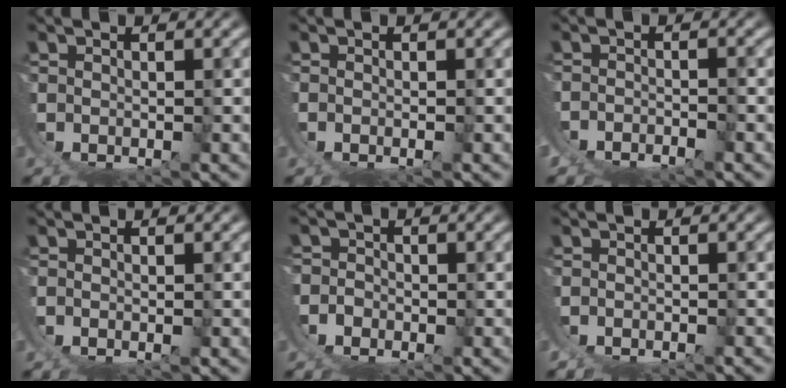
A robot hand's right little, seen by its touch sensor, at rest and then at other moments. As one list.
[{"total": 0.6, "force": [0.0, -0.1, 0.6], "torque": [-0.013, -0.001, 0.002]}, {"total": 4.6, "force": [-1.3, 3.9, 1.9], "torque": [-0.064, -0.018, -0.019]}, {"total": 0.5, "force": [0.0, 0.4, 0.3], "torque": [-0.009, -0.001, -0.001]}, {"total": 4.9, "force": [0.0, 4.7, 1.5], "torque": [-0.055, -0.014, -0.005]}, {"total": 2.1, "force": [-0.9, 1.7, 0.8], "torque": [-0.029, -0.004, -0.013]}]